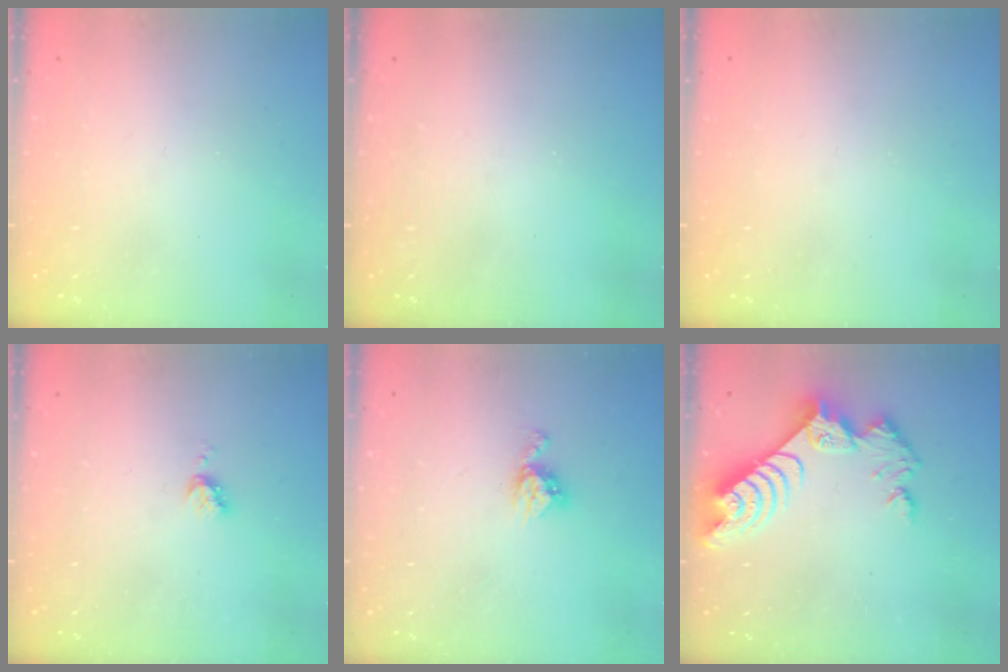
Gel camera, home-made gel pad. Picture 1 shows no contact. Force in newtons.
{"total": 0.0}
{"total": 0.0}
{"total": 3.8, "press": 3.7, "slide": 0.6}
{"total": 6.1, "press": 6.1, "slide": 0.4}
{"total": 9.6, "press": 9.5, "slide": 0.9}